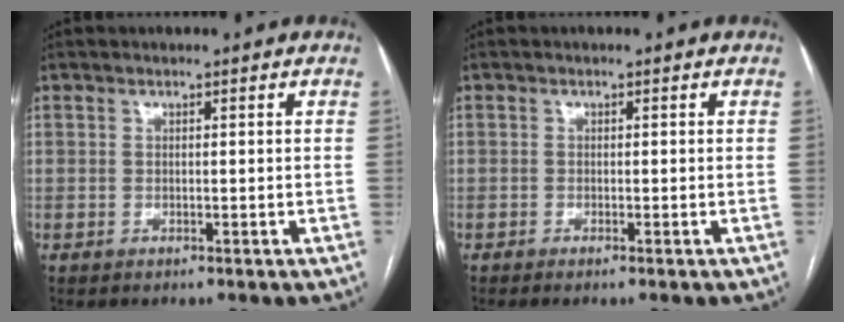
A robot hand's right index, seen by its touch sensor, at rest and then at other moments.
{"total": 0.8, "force": [-0.6, -0.1, 0.6], "torque": [-0.012, 0.000, -0.011]}